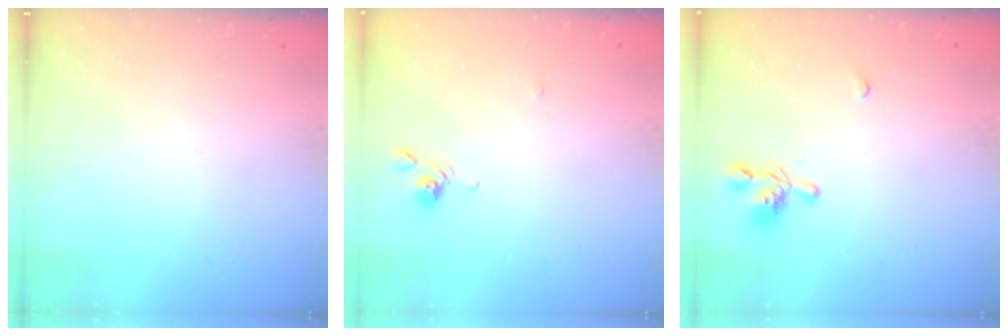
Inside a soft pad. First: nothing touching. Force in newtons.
{"total": 4.1, "press": 4.1, "slide": 0.3}
{"total": 2.6, "press": 2.5, "slide": 0.4}